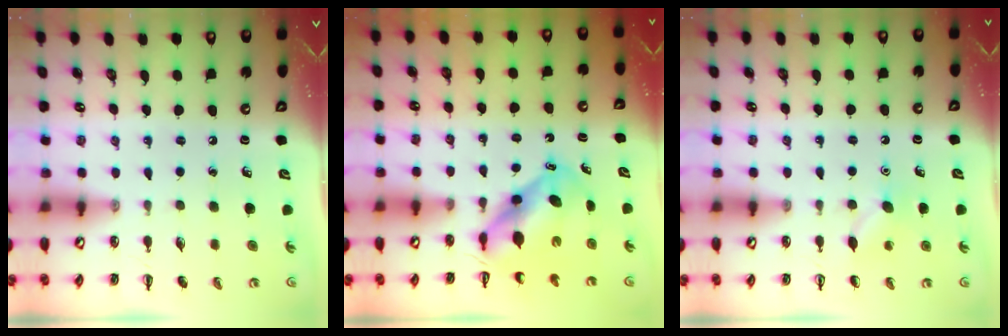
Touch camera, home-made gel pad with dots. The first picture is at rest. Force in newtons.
{"total": 6.3, "press": 6.2, "slide": 1.3}
{"total": 6.3, "press": 6.0, "slide": 1.9}